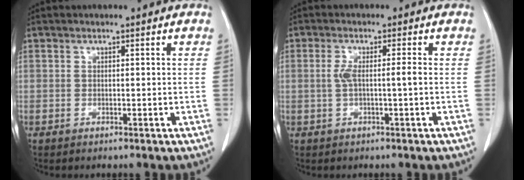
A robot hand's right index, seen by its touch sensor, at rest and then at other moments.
{"total": 3.1, "force": [-0.3, 0.0, 3.0], "torque": [-0.063, 0.005, -0.003]}